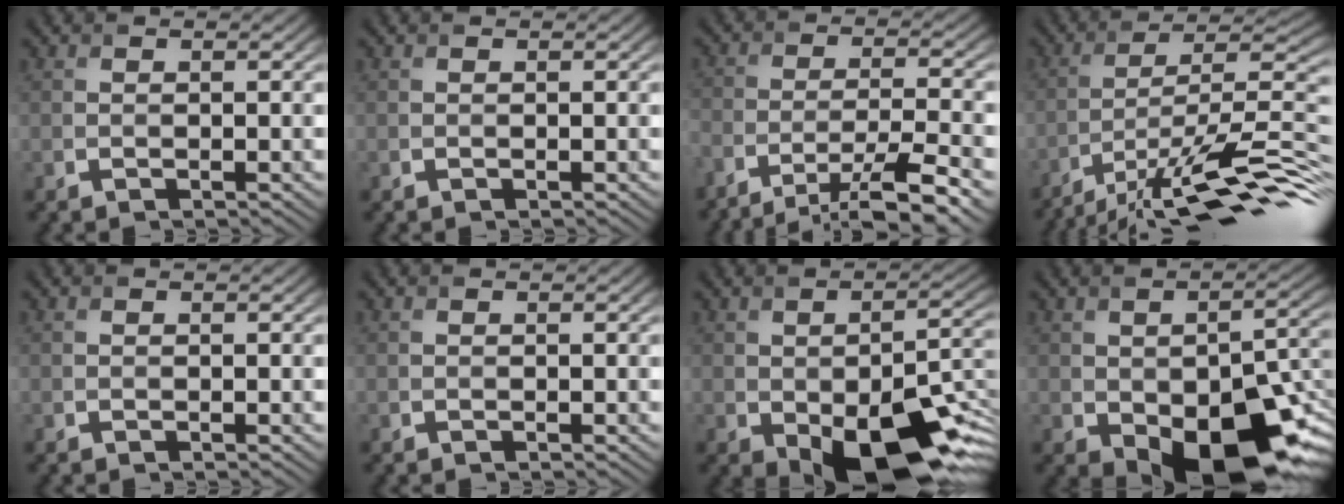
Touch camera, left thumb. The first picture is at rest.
{"total": 0.0}
{"total": 10.1, "force": [-7.7, 2.3, 6.2], "torque": [-0.116, -0.003, -0.127]}
{"total": 15.1, "force": [-9.8, 3.5, 11.0], "torque": [-0.194, -0.003, -0.161]}
{"total": 0.0}
{"total": 0.0}
{"total": 13.9, "force": [-6.0, 6.6, 10.7], "torque": [-0.155, -0.032, -0.084]}
{"total": 15.0, "force": [-6.0, 8.1, 11.1], "torque": [-0.147, -0.036, -0.080]}